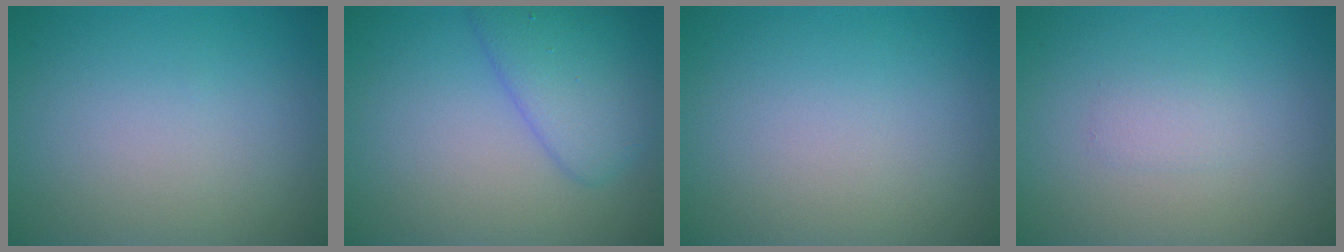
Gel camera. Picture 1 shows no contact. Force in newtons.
{"total": 4.2, "press": 4.2, "slide": 0.1}
{"total": 0.0}
{"total": 1.0, "press": 1.0, "slide": 0.0}